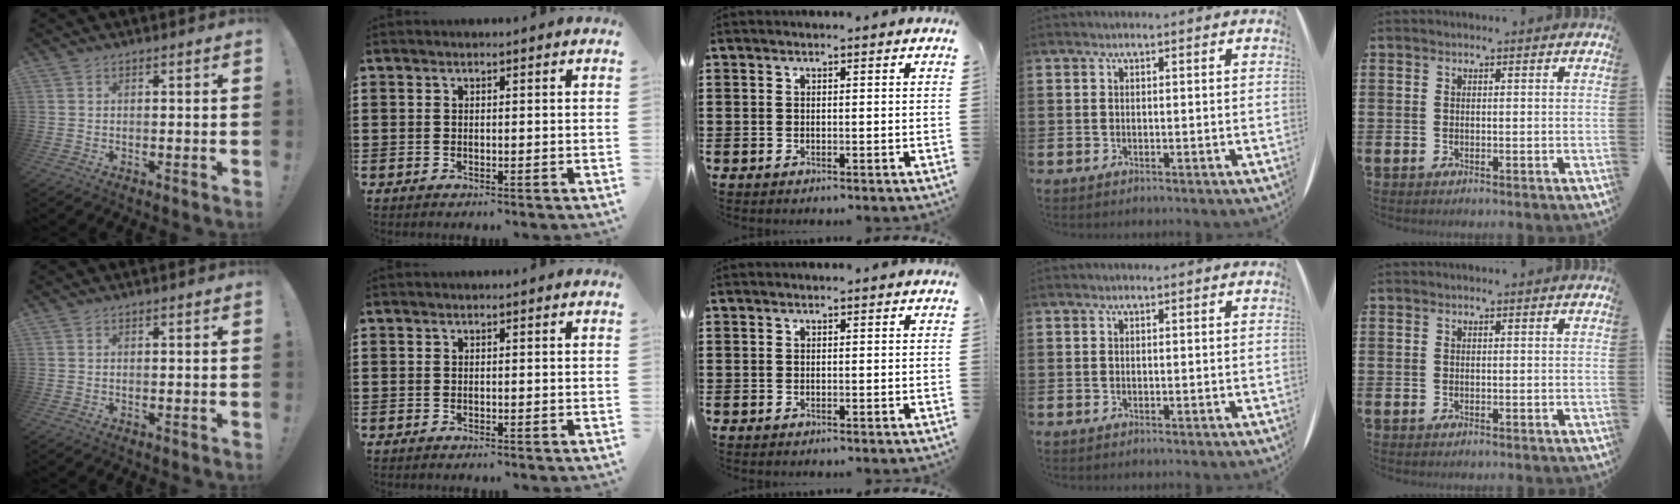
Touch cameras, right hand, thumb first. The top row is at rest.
{}